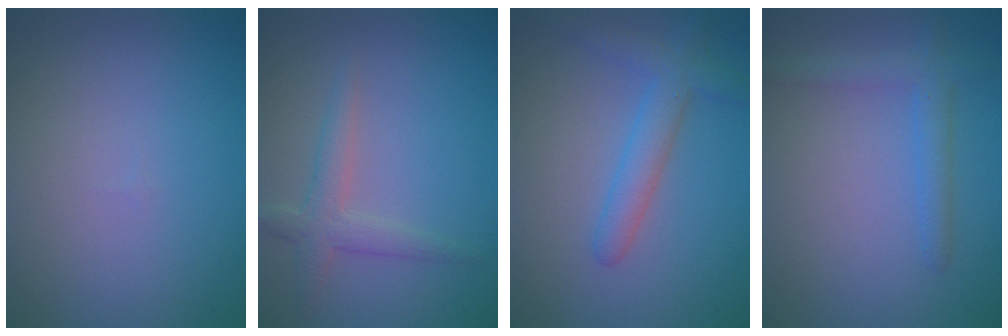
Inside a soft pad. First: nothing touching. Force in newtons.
{"total": 2.5, "press": 2.5, "slide": 0.1}
{"total": 3.3, "press": 3.3, "slide": 0.0}
{"total": 2.3, "press": 2.3, "slide": 0.1}